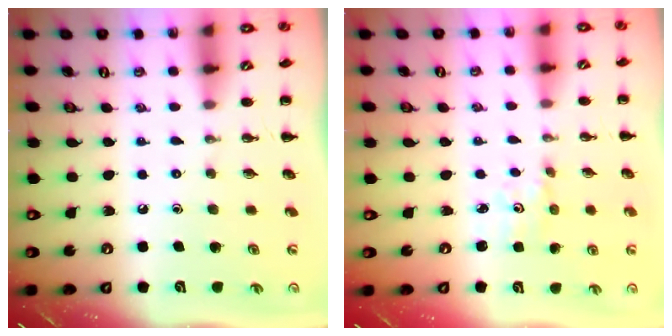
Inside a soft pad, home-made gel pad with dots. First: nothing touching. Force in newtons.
{"total": 1.6, "press": 1.6, "slide": 0.4}